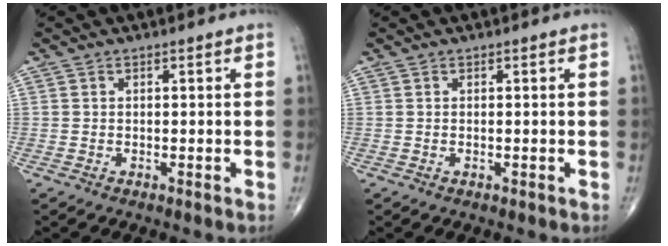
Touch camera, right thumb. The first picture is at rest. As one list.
[{"total": 0.0}]